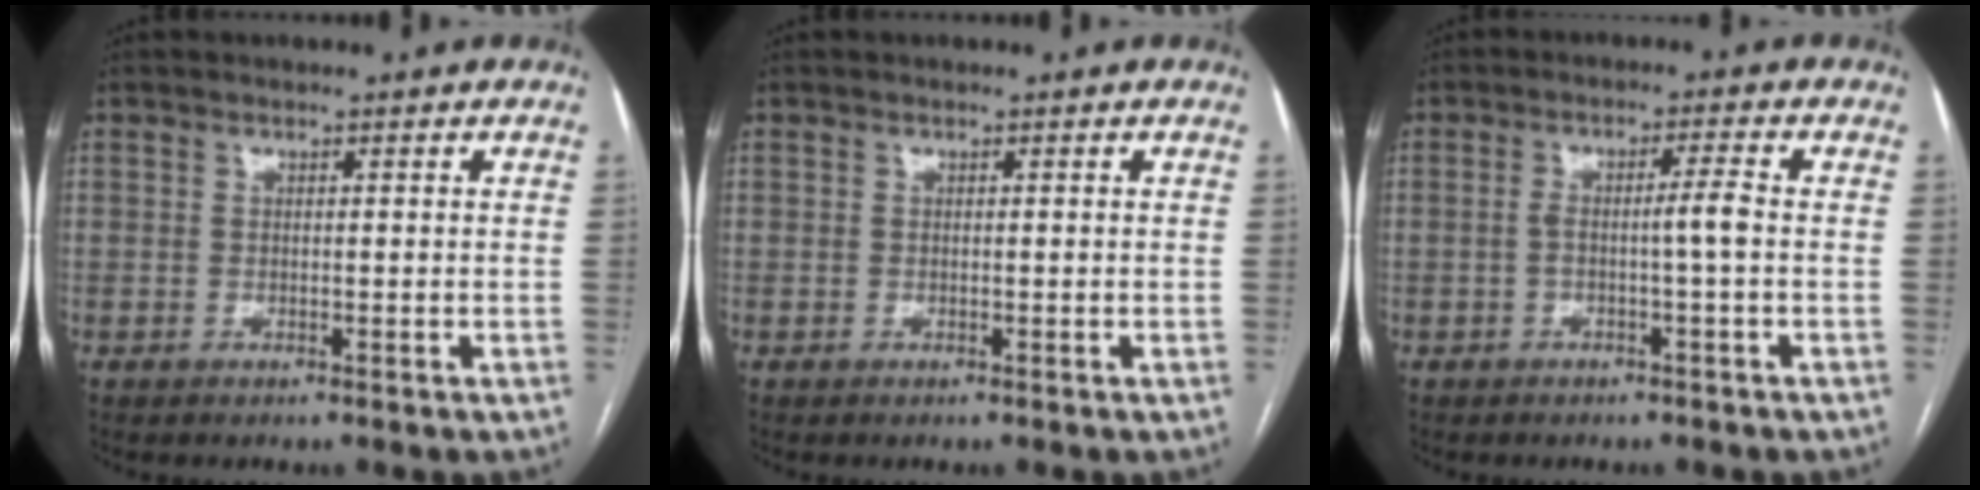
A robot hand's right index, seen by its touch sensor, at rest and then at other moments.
{"total": 0.0}
{"total": 3.3, "force": [-0.6, -0.4, 3.2], "torque": [-0.056, 0.008, -0.007]}